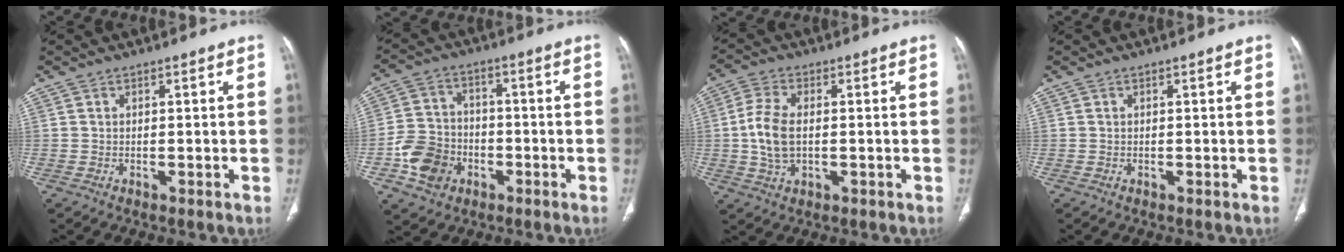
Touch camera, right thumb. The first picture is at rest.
{"total": 11.1, "force": [-4.2, 8.8, 5.4], "torque": [-0.082, 0.020, -0.076]}
{"total": 8.3, "force": [-0.2, 4.7, 6.8], "torque": [-0.151, 0.005, -0.004]}
{"total": 0.0}